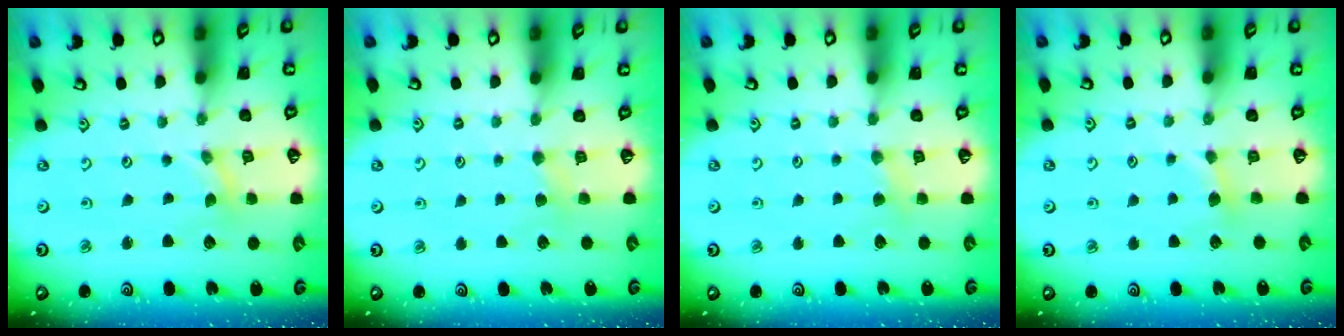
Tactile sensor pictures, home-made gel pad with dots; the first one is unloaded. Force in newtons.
{"total": 2.1, "press": 2.0, "slide": 0.4}
{"total": 3.8, "press": 3.8, "slide": 0.6}
{"total": 3.3, "press": 3.3, "slide": 0.5}